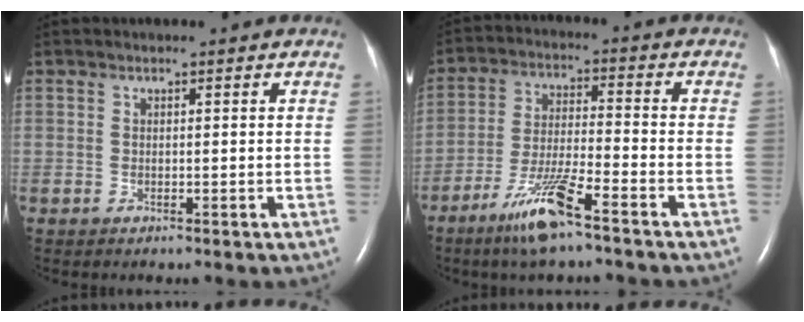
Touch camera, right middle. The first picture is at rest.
{"total": 9.5, "force": [-6.3, 0.5, 7.1], "torque": [-0.146, -0.020, -0.121]}